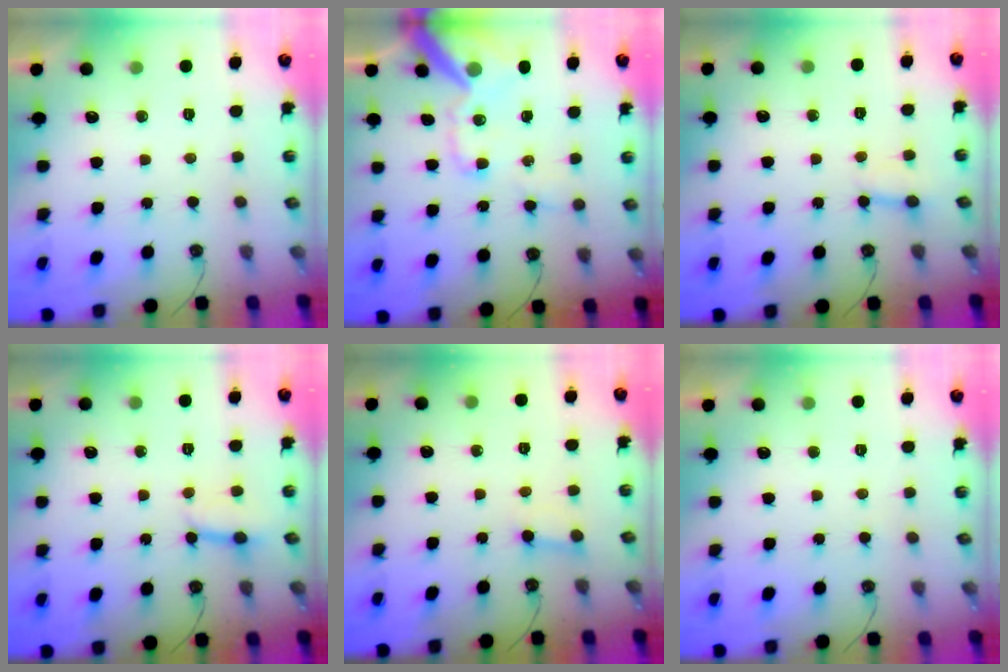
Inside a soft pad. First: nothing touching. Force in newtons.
{"total": 16.0, "press": 15.9, "slide": 2.3}
{"total": 2.7, "press": 2.7, "slide": 0.2}
{"total": 3.2, "press": 3.2, "slide": 0.4}
{"total": 2.9, "press": 2.9, "slide": 0.2}
{"total": 4.4, "press": 4.3, "slide": 0.4}